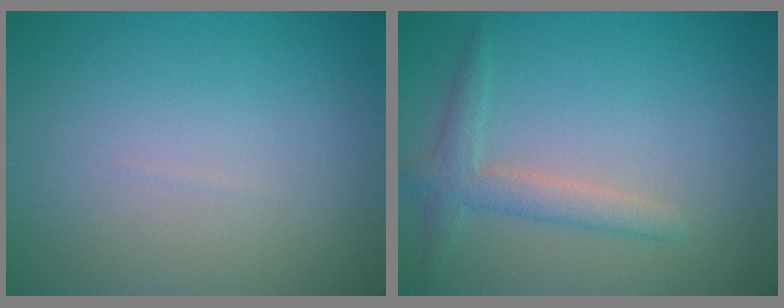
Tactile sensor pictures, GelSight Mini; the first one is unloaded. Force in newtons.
{"total": 2.6, "press": 2.6, "slide": 0.1}